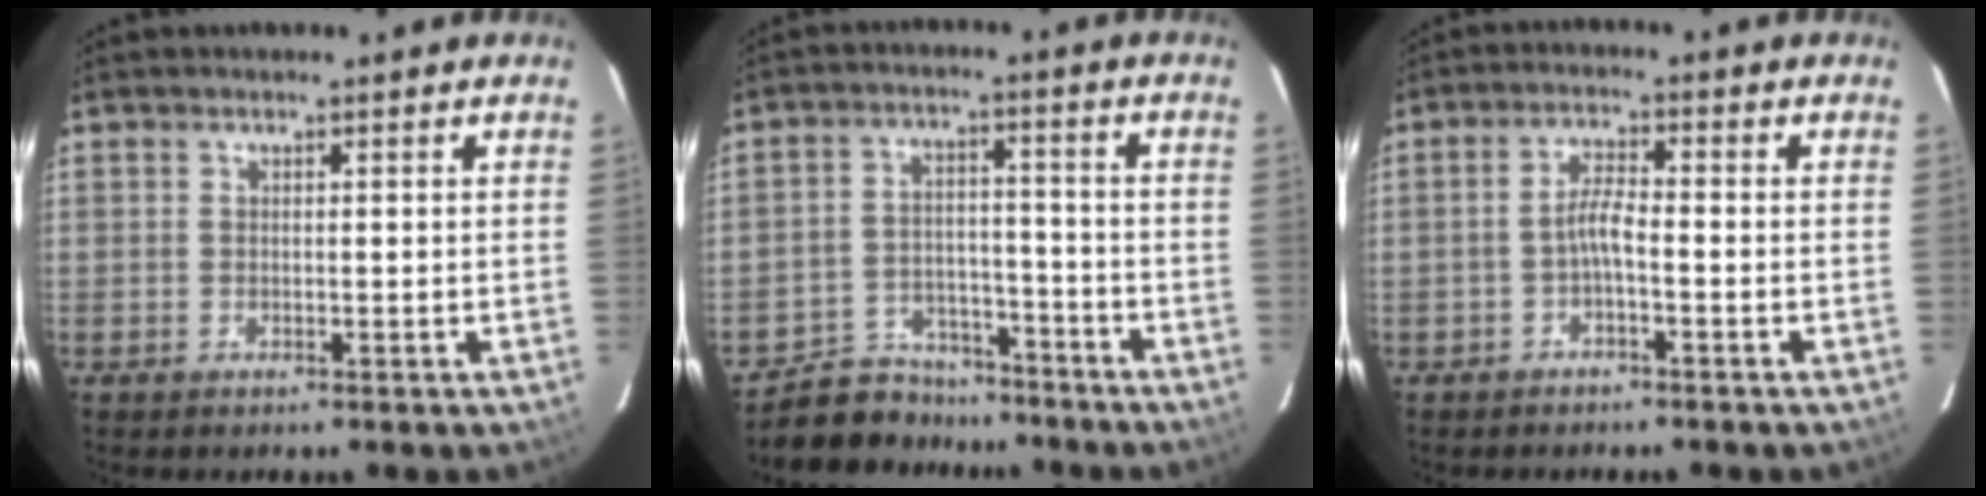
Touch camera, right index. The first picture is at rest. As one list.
[{"total": 11.3, "force": [-9.9, 5.2, 1.8], "torque": [-0.061, 0.021, -0.145]}, {"total": 2.9, "force": [-1.5, 0.3, 2.5], "torque": [-0.055, 0.008, -0.031]}]